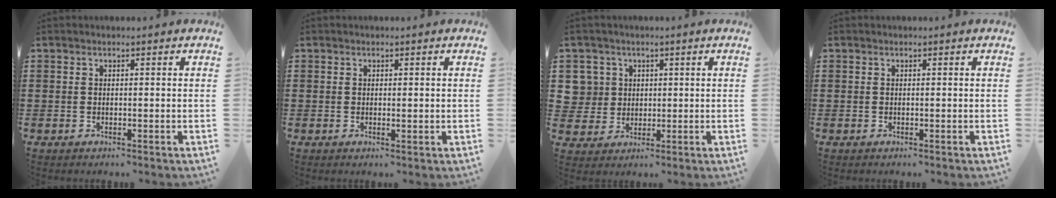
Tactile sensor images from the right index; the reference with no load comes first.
{"total": 0.5, "force": [0.2, 0.2, 0.5], "torque": [-0.009, 0.002, 0.004]}
{"total": 4.6, "force": [1.2, 4.5, 0.4], "torque": [-0.032, 0.016, 0.022]}
{"total": 0.0}